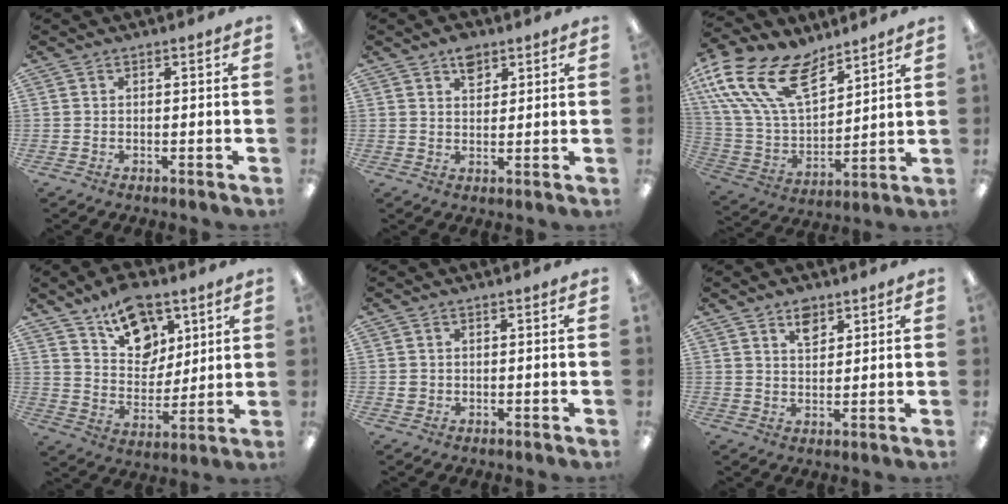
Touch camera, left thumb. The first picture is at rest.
{"total": 4.8, "force": [3.1, 2.9, 2.2], "torque": [-0.020, -0.011, 0.051]}
{"total": 21.2, "force": [12.3, 11.1, 13.1], "torque": [-0.298, -0.070, 0.224]}
{"total": 14.9, "force": [9.9, 9.1, 6.6], "torque": [-0.090, -0.055, 0.181]}
{"total": 1.1, "force": [0.1, 1.0, 0.3], "torque": [-0.006, 0.005, -0.001]}
{"total": 5.2, "force": [3.5, 2.9, 2.5], "torque": [-0.026, -0.015, 0.058]}